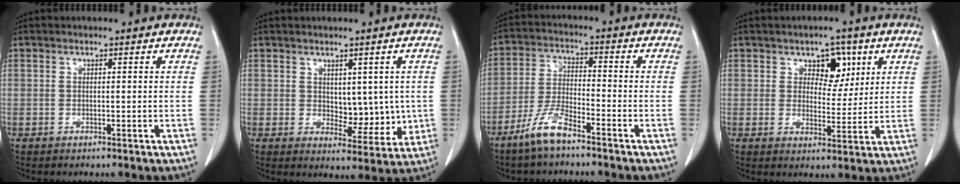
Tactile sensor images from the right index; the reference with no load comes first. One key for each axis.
{"total": 6.5, "fx": 0.7, "fy": 3.8, "fz": 5.2, "tx": -0.058, "ty": -0.004, "tz": 0.023}
{"total": 6.8, "fx": -5.0, "fy": 1.1, "fz": 4.5, "tx": -0.102, "ty": -0.009, "tz": -0.101}
{"total": 5.7, "fx": 2.7, "fy": 3.5, "fz": 3.6, "tx": -0.040, "ty": 0.007, "tz": 0.040}